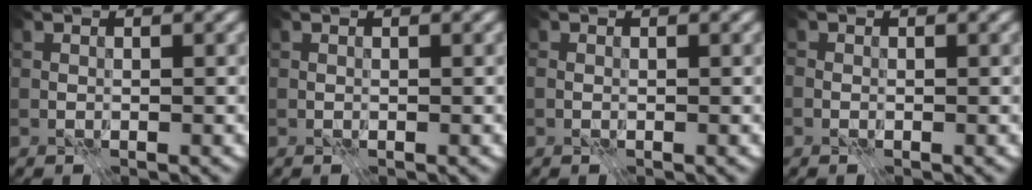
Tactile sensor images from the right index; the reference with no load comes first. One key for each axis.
{"total": 0.0}
{"total": 0.6, "fx": -0.1, "fy": 0.5, "fz": 0.3, "tx": -0.007, "ty": 0.001, "tz": -0.002}
{"total": 0.7, "fx": -0.4, "fy": 0.6, "fz": 0.2, "tx": -0.002, "ty": -0.002, "tz": -0.010}